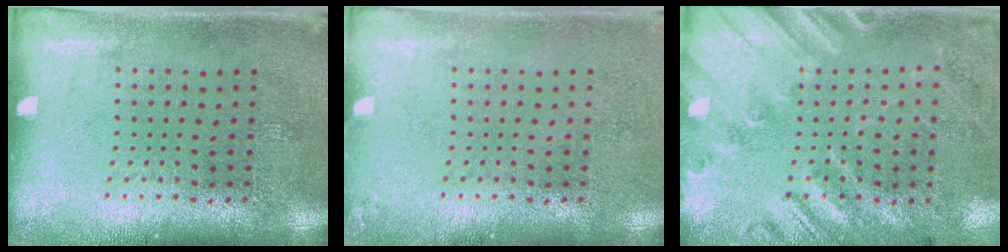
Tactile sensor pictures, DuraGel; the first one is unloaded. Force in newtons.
{"total": 0.6, "press": 0.6, "slide": 0.0}
{"total": 2.5, "press": 1.8, "slide": 1.8}